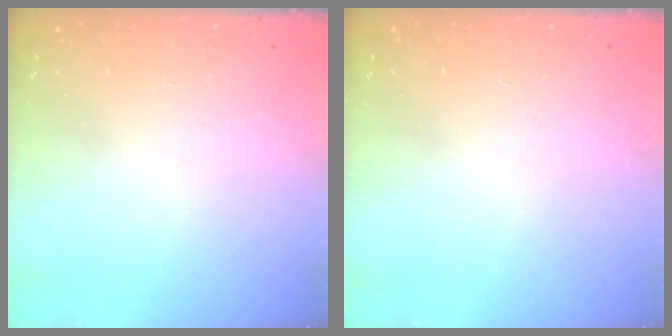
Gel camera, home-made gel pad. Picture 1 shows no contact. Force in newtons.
{"total": 0.0}